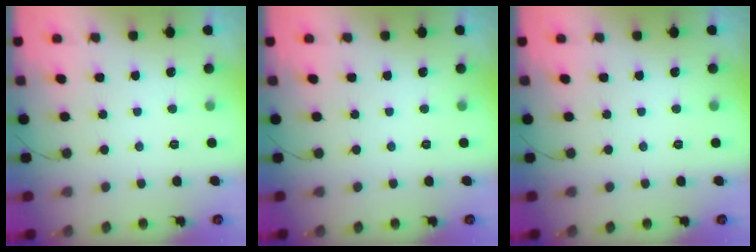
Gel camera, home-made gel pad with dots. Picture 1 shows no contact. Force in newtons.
{"total": 0.0}
{"total": 0.0}